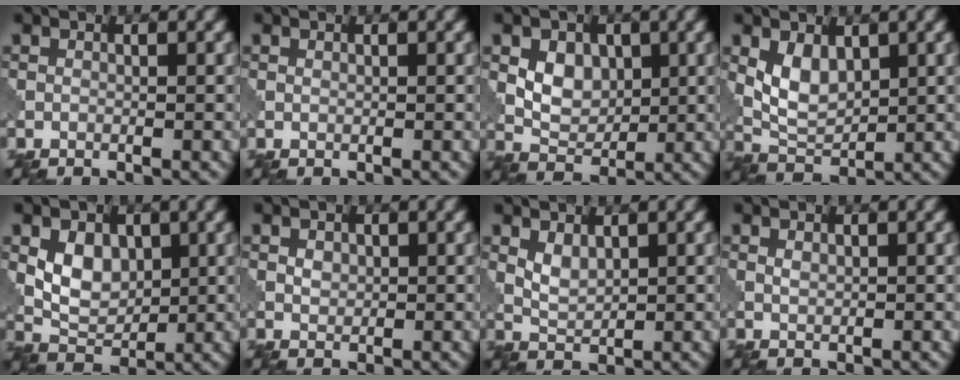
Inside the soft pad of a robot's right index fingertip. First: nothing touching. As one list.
[{"total": 0.0}, {"total": 3.9, "force": [0.8, 2.9, 2.5], "torque": [-0.044, -0.005, 0.011]}, {"total": 3.8, "force": [1.1, 2.4, 2.8], "torque": [-0.060, -0.006, 0.027]}, {"total": 4.4, "force": [0.8, 3.1, 3.0], "torque": [-0.056, -0.006, 0.014]}, {"total": 1.2, "force": [0.4, 0.9, 0.6], "torque": [-0.011, 0.000, 0.008]}, {"total": 2.0, "force": [0.9, 1.2, 1.4], "torque": [-0.033, -0.003, 0.022]}, {"total": 0.8, "force": [0.3, 0.5, 0.5], "torque": [-0.015, 0.000, 0.008]}]